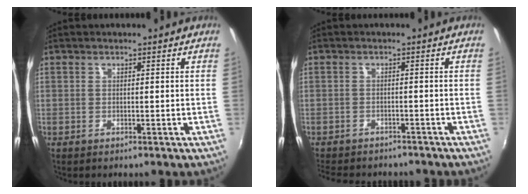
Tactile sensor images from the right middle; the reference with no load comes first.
{"total": 8.6, "force": [-7.5, 2.9, 3.0], "torque": [-0.075, -0.021, -0.111]}